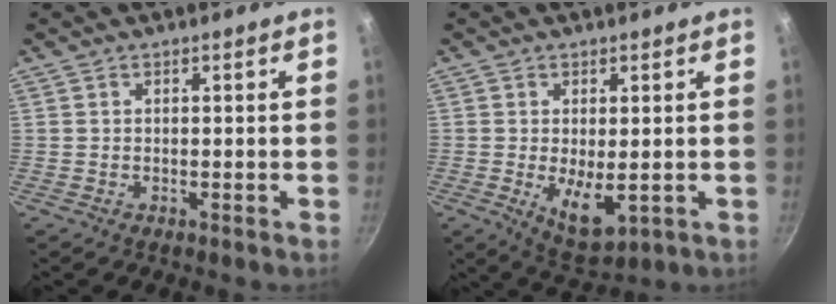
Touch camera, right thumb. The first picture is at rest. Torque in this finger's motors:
{"motor_torque": [-0.33, 0.56, -0.13, 0.45, 0.04]}